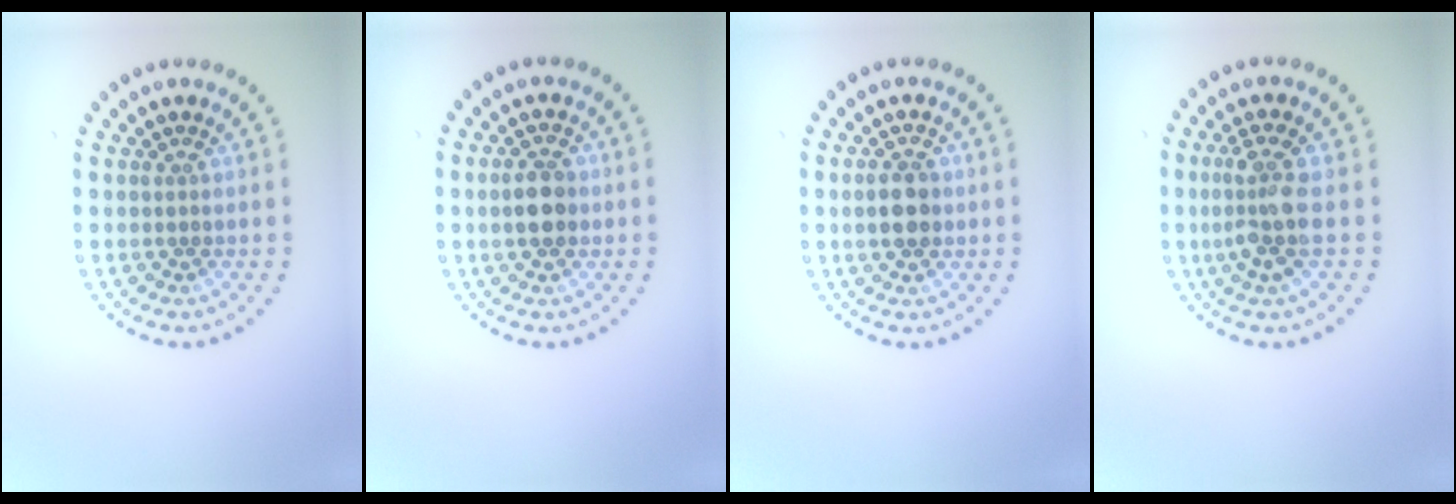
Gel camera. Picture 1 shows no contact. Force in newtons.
{"total": 3.2, "press": 3.2, "slide": 0.1}
{"total": 3.0, "press": 3.0, "slide": 0.1}
{"total": 3.6, "press": 3.2, "slide": 1.5}